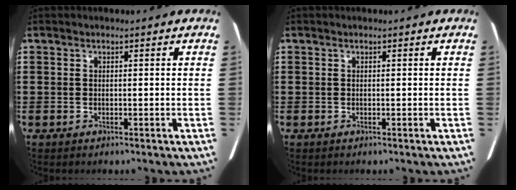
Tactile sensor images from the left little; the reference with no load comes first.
{"total": 0.0}